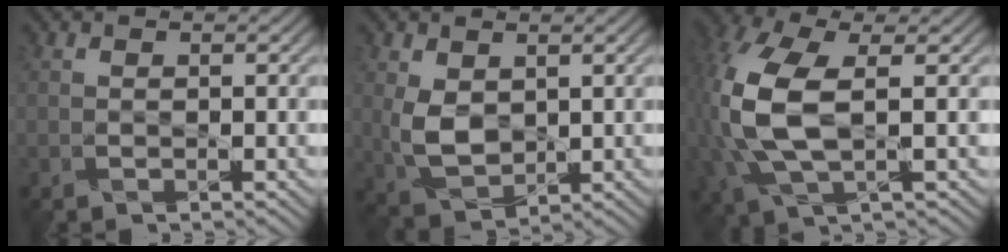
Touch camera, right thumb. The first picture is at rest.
{"total": 5.1, "force": [0.9, 3.6, 3.6], "torque": [-0.089, -0.006, 0.023]}
{"total": 11.2, "force": [0.8, 5.9, 9.4], "torque": [-0.263, 0.002, 0.021]}